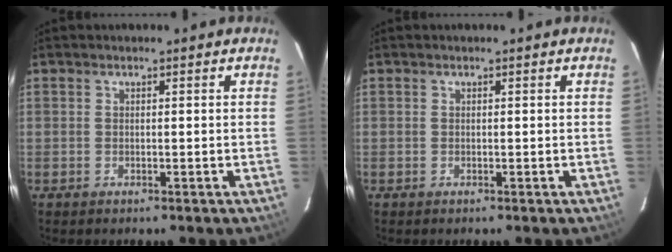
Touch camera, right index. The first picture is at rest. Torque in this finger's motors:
{"motor_torque": [0.00, 0.00, 0.01, 0.00]}